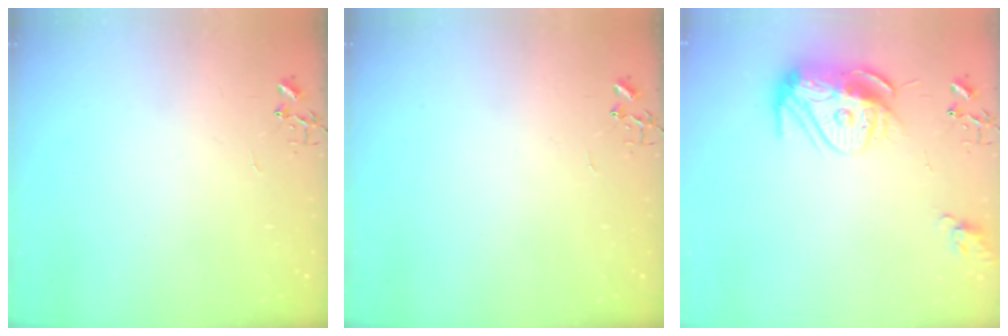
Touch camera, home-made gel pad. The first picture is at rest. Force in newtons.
{"total": 0.0}
{"total": 13.5, "press": 13.4, "slide": 1.1}